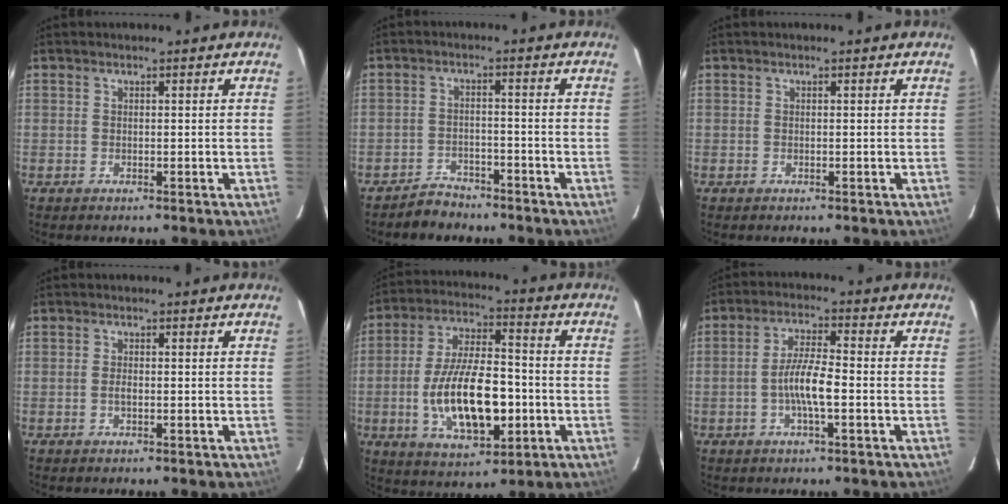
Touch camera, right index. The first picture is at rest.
{"total": 4.4, "force": [-3.9, 2.1, 0.4], "torque": [-0.024, 0.010, -0.063]}
{"total": 0.0}
{"total": 1.1, "force": [-0.3, 0.5, 1.0], "torque": [-0.021, 0.001, -0.006]}
{"total": 17.2, "force": [-3.7, 7.4, 15.0], "torque": [-0.292, -0.001, -0.052]}
{"total": 6.3, "force": [-1.7, 1.0, 6.0], "torque": [-0.118, 0.004, -0.033]}